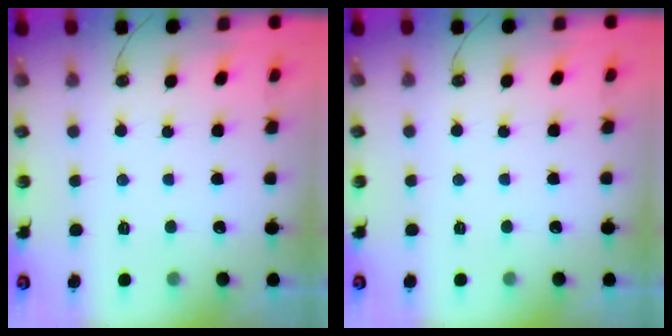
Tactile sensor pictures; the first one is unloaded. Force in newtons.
{"total": 1.5, "press": 0.8, "slide": 1.3}